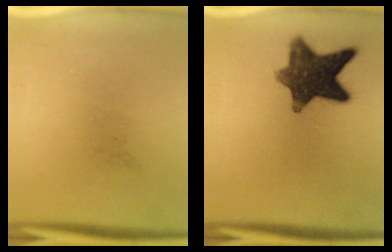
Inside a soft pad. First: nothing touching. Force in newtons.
{"total": 11.3}